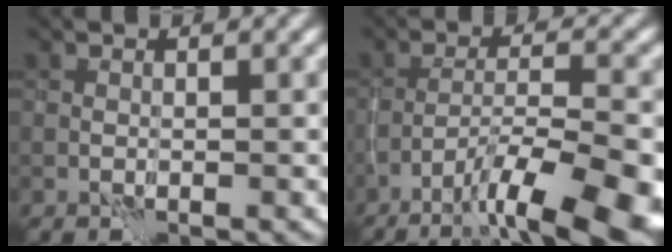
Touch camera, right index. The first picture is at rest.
{"total": 10.1, "force": [-6.4, 2.0, 7.5], "torque": [-0.122, 0.003, -0.096]}